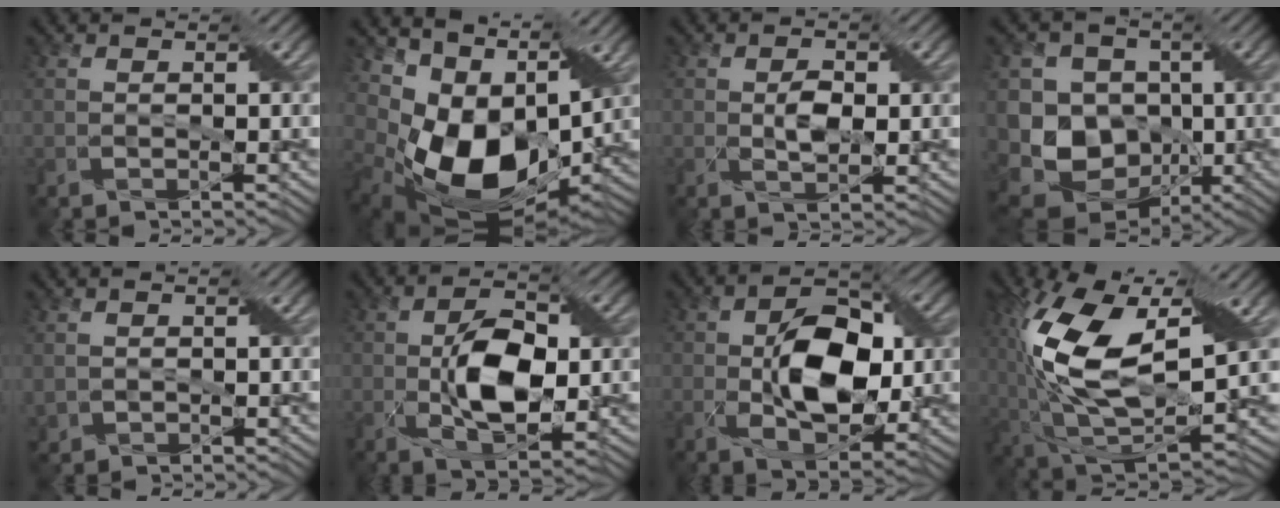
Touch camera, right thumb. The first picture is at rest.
{"total": 14.2, "force": [1.8, 10.1, 9.8], "torque": [-0.206, -0.028, 0.042]}
{"total": 2.7, "force": [0.2, 1.5, 2.2], "torque": [-0.044, -0.003, 0.004]}
{"total": 13.4, "force": [-1.5, 11.6, 6.5], "torque": [-0.150, -0.027, -0.039]}
{"total": 1.4, "force": [0.0, 1.3, 0.5], "torque": [-0.021, -0.007, 0.000]}
{"total": 9.0, "force": [-0.4, 4.6, 7.8], "torque": [-0.146, 0.002, -0.007]}
{"total": 10.8, "force": [0.0, 6.2, 8.8], "torque": [-0.161, -0.004, 0.000]}
{"total": 18.2, "force": [4.1, 9.0, 15.3], "torque": [-0.330, 0.003, 0.069]}